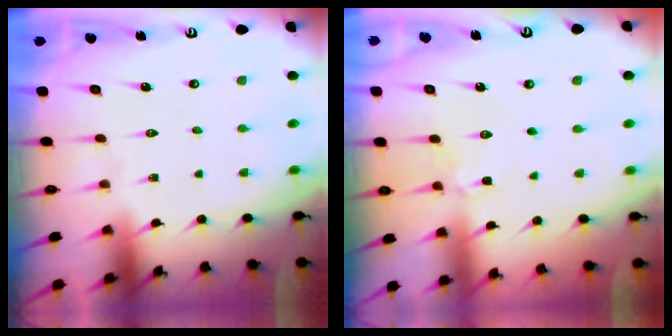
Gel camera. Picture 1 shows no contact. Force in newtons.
{"total": 2.6, "press": 2.6, "slide": 0.3}